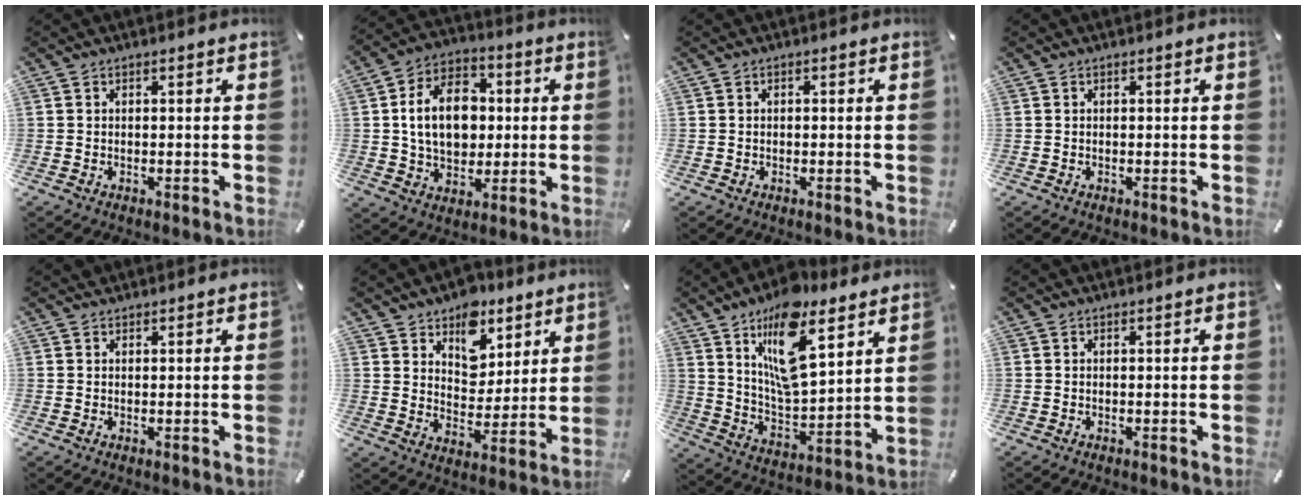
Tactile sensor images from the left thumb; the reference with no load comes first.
{"total": 14.6, "force": [0.8, 11.1, 9.5], "torque": [-0.179, 0.017, 0.013]}
{"total": 0.9, "force": [0.0, 0.7, 0.6], "torque": [-0.012, 0.004, -0.002]}
{"total": 0.0}
{"total": 0.7, "force": [0.5, 0.5, 0.1], "torque": [-0.001, 0.000, 0.010]}
{"total": 10.6, "force": [6.8, 7.7, 2.8], "torque": [-0.043, -0.054, 0.124]}
{"total": 17.6, "force": [11.0, 7.8, 11.3], "torque": [-0.207, -0.050, 0.193]}
{"total": 0.0}